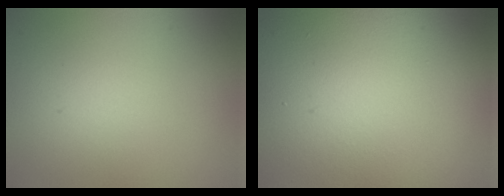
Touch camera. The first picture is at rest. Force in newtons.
{"total": 18.3, "press": 18.3, "slide": 0.7}